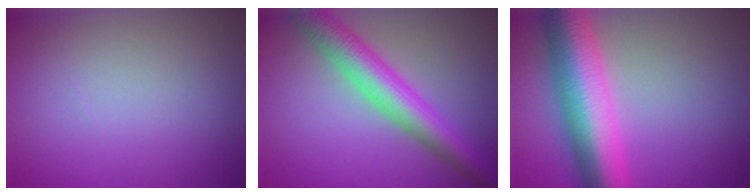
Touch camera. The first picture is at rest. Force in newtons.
{"total": 6.5, "press": 6.5, "slide": 0.1}
{"total": 10.4, "press": 10.4, "slide": 0.1}